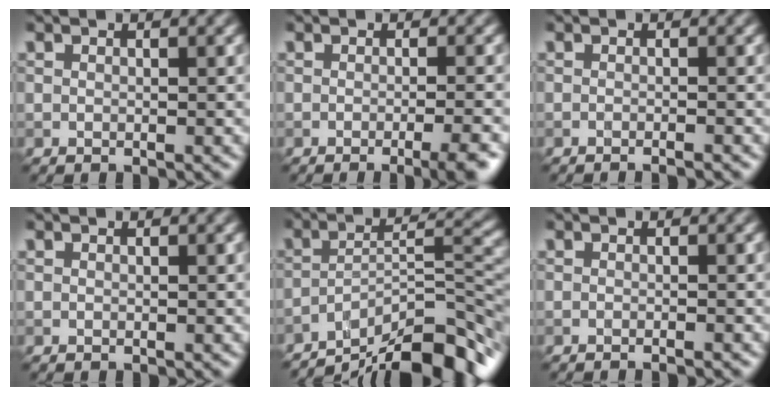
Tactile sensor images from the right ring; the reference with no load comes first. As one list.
[{"total": 4.0, "force": [-2.0, 1.0, 3.3], "torque": [-0.028, 0.000, -0.031]}, {"total": 1.6, "force": [-1.0, 0.4, 1.2], "torque": [-0.002, -0.003, -0.026]}, {"total": 0.0}, {"total": 11.9, "force": [-8.9, 2.8, 7.4], "torque": [-0.104, 0.018, -0.148]}, {"total": 1.3, "force": [-0.7, 0.4, 1.0], "torque": [-0.002, -0.007, -0.022]}]